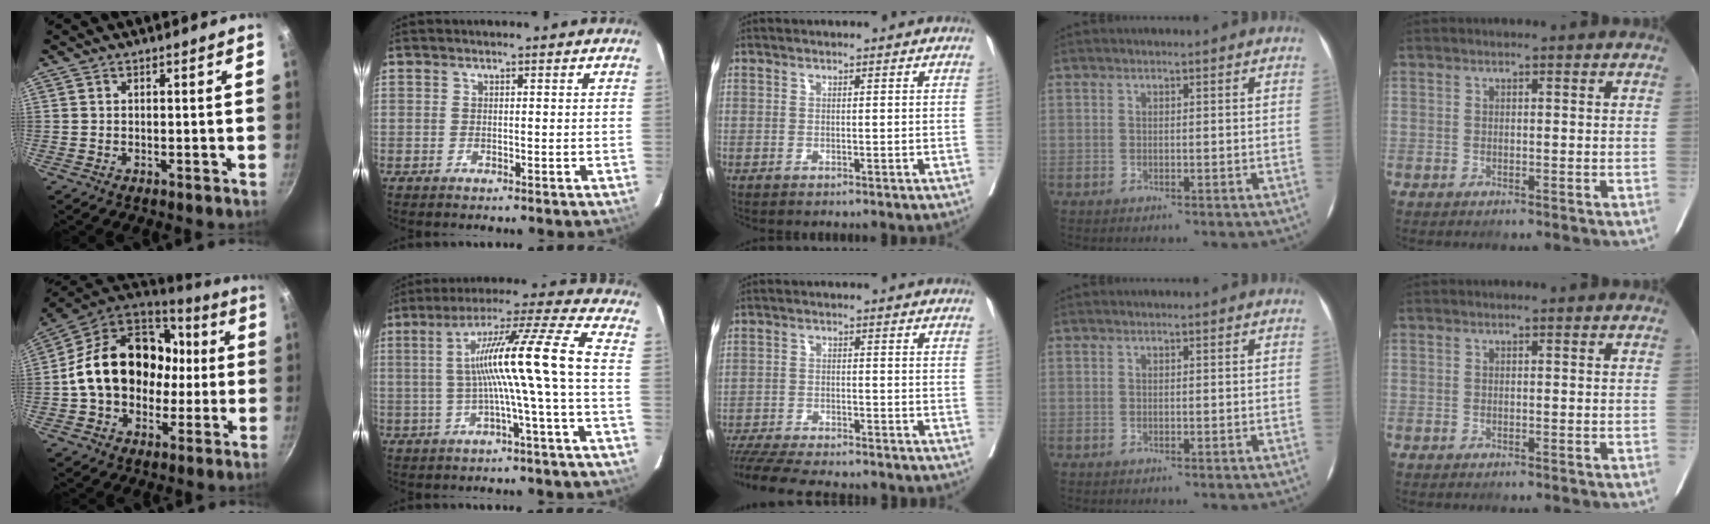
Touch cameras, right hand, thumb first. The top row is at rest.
{"thumb": {"total": 22.3, "force": [-0.6, 16.6, 14.9], "torque": [-0.231, 0.044, -0.011]}, "index": {"total": 13.0, "force": [-0.6, -2.2, 12.8], "torque": [-0.212, 0.020, -0.011]}, "middle": {"total": 15.3, "force": [-13.6, 2.5, 6.6], "torque": [-0.120, -0.024, -0.194]}}